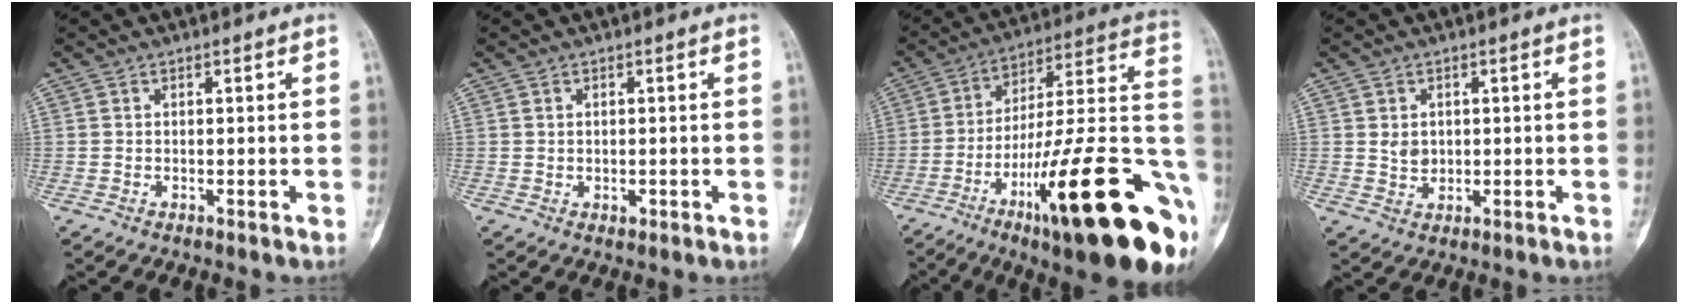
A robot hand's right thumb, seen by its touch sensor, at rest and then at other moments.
{"total": 1.0, "force": [-0.2, 0.7, 0.7], "torque": [-0.005, -0.002, -0.001]}
{"total": 32.0, "force": [-12.2, 7.1, 28.7], "torque": [-0.350, 0.049, -0.182]}
{"total": 2.7, "force": [0.3, 2.2, 1.6], "torque": [-0.015, -0.001, 0.010]}